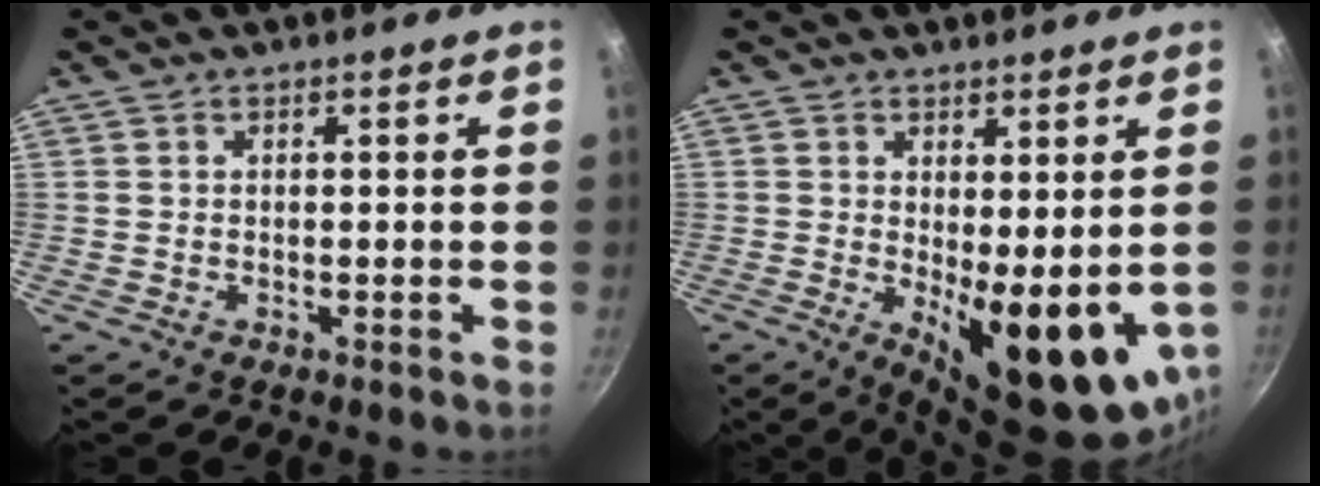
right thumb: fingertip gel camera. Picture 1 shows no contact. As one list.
[{"total": 13.2, "force": [-0.8, 4.9, 12.2], "torque": [-0.139, -0.023, 0.005]}]